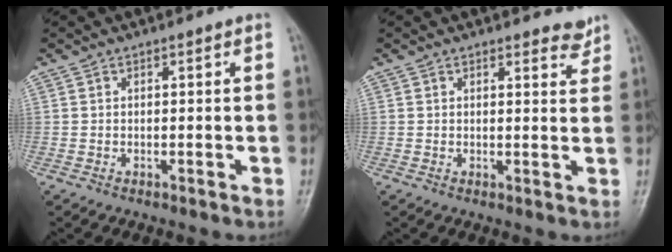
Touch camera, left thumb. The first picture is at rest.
{"total": 2.7, "force": [2.4, 0.9, 0.7], "torque": [0.004, -0.020, 0.023]}